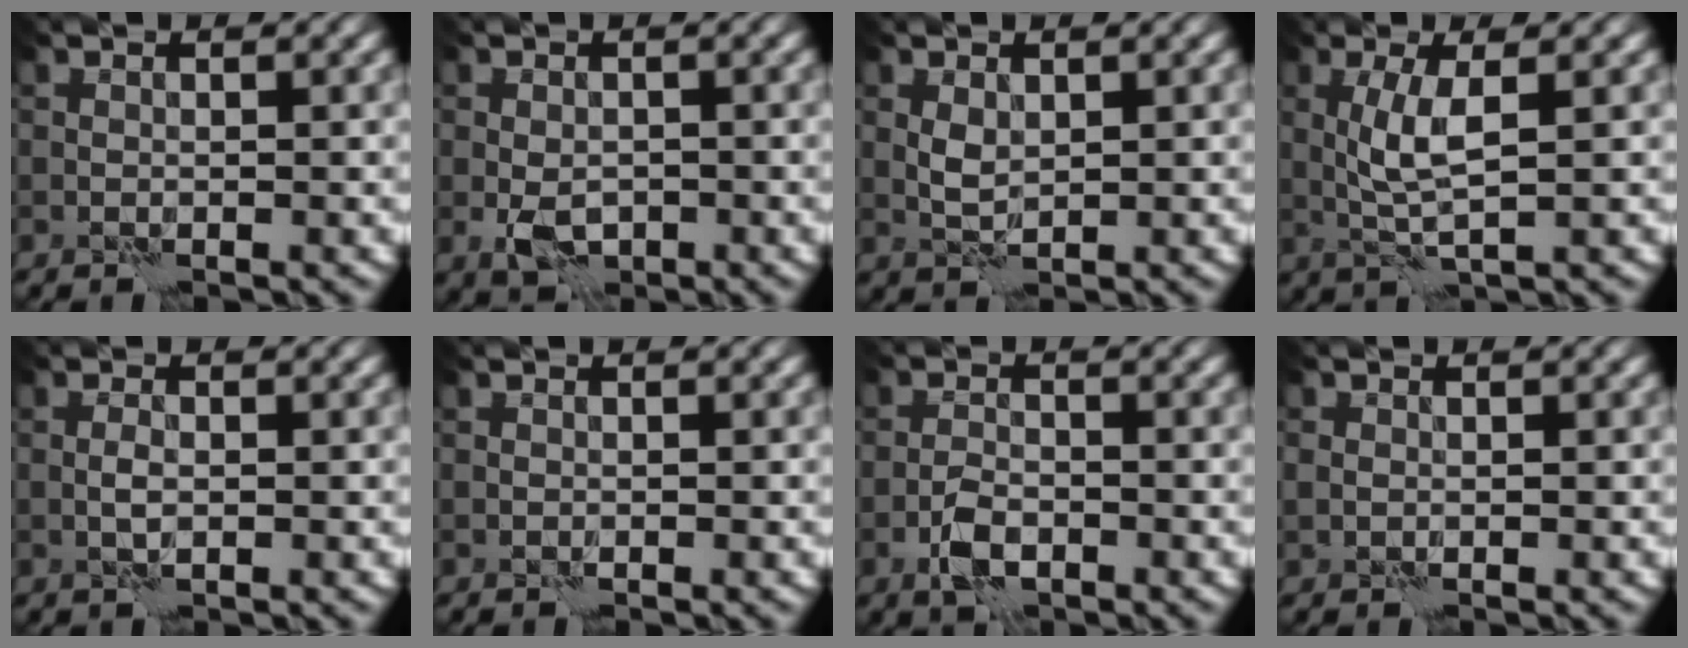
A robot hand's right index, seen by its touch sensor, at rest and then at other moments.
{"total": 3.1, "force": [-0.9, 2.0, 2.2], "torque": [-0.040, -0.006, -0.017]}
{"total": 1.5, "force": [0.6, 0.8, 1.0], "torque": [-0.025, 0.002, 0.015]}
{"total": 3.5, "force": [0.5, 0.8, 3.4], "torque": [-0.071, 0.007, 0.011]}
{"total": 1.1, "force": [-0.1, 0.5, 1.0], "torque": [-0.022, 0.003, -0.004]}
{"total": 0.0}
{"total": 2.9, "force": [-1.6, 1.4, 2.1], "torque": [-0.040, 0.001, -0.034]}
{"total": 0.9, "force": [0.1, 0.8, 0.3], "torque": [-0.005, 0.001, 0.004]}